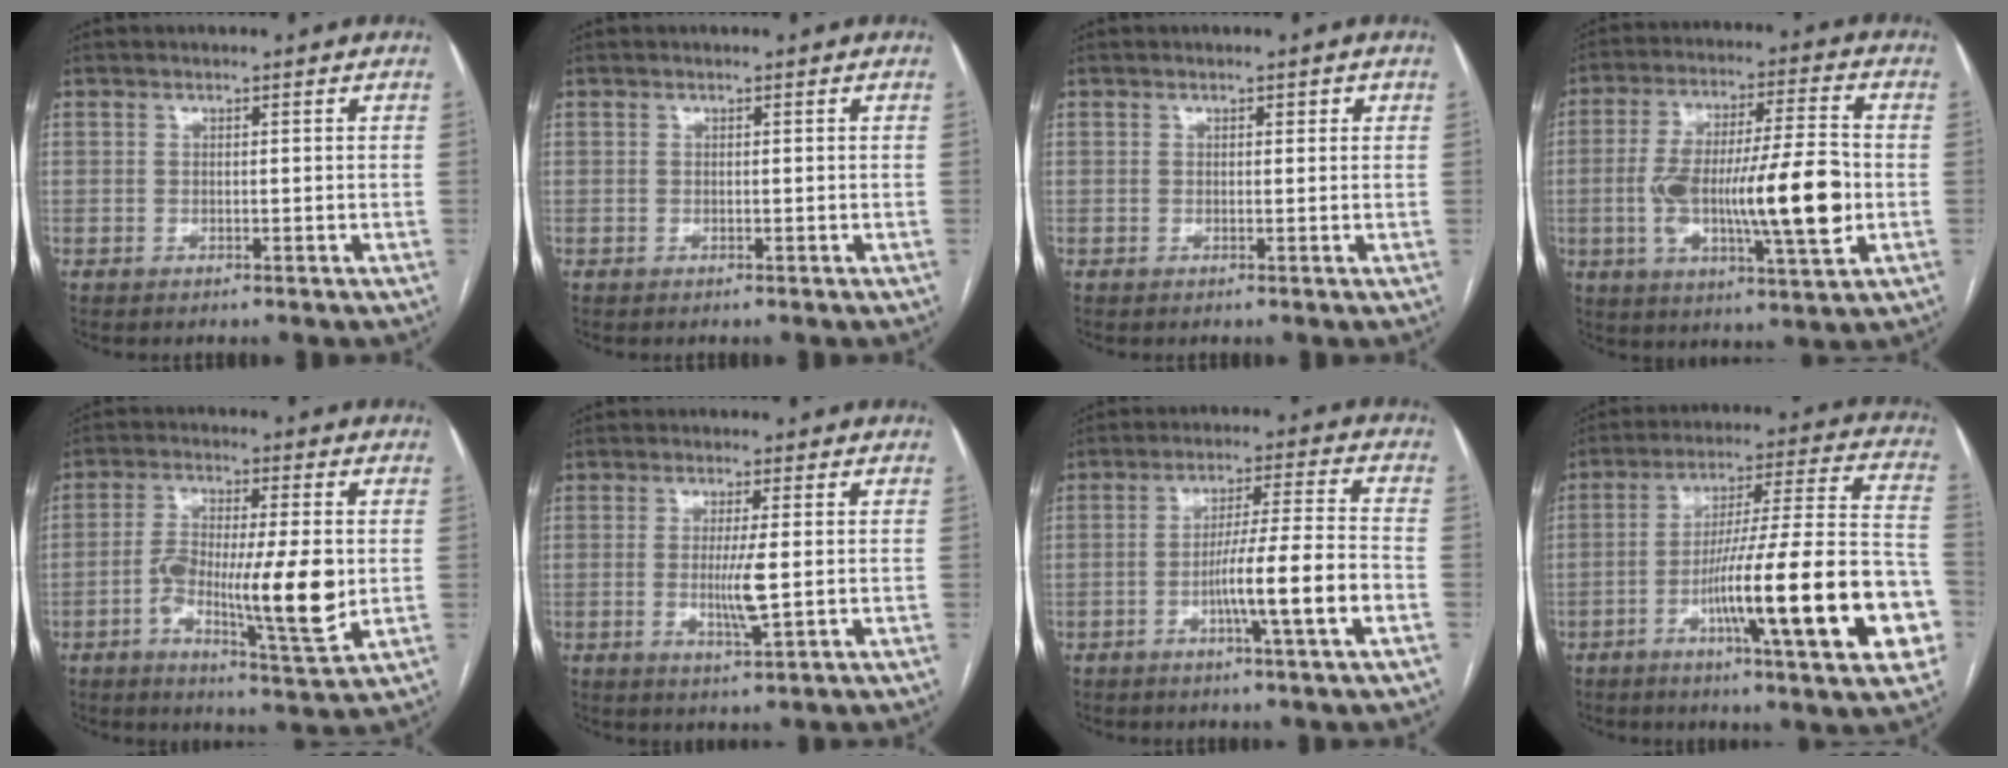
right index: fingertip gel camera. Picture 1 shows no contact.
{"total": 0.0}
{"total": 0.9, "force": [0.4, 0.6, 0.6], "torque": [-0.005, 0.002, 0.002]}
{"total": 18.0, "force": [-2.5, 2.9, 17.6], "torque": [-0.312, 0.004, -0.037]}
{"total": 13.2, "force": [-1.8, 2.1, 12.9], "torque": [-0.220, -0.006, -0.030]}
{"total": 4.9, "force": [-0.3, 0.3, 4.9], "torque": [-0.093, -0.008, -0.004]}
{"total": 11.0, "force": [-3.6, -0.8, 10.4], "torque": [-0.175, 0.001, -0.060]}
{"total": 23.4, "force": [-7.9, 1.4, 22.0], "torque": [-0.284, 0.002, -0.119]}